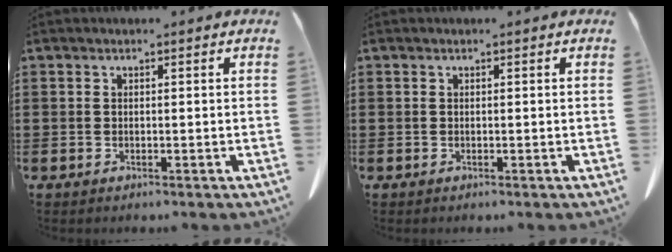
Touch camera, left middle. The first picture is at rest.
{"total": 0.0}